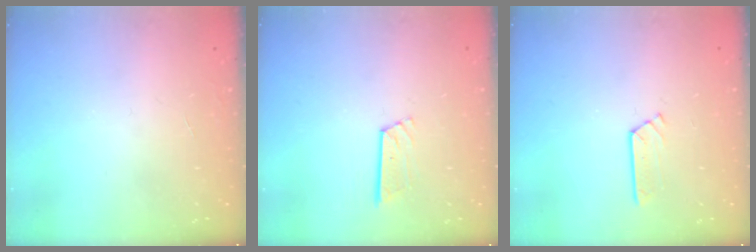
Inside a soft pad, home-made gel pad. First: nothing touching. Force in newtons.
{"total": 6.7, "press": 6.7, "slide": 0.5}
{"total": 2.4, "press": 2.4, "slide": 0.1}